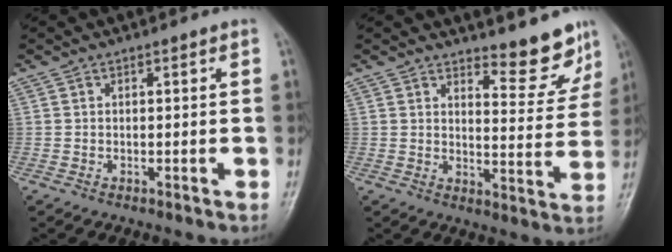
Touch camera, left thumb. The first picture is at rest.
{"total": 8.5, "force": [7.6, 2.4, 2.9], "torque": [-0.010, -0.073, 0.098]}